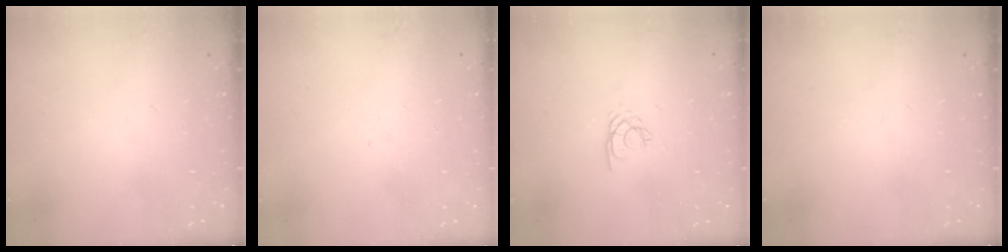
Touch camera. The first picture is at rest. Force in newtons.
{"total": 1.3, "press": 1.2, "slide": 0.5}
{"total": 1.8, "press": 1.8, "slide": 0.2}
{"total": 0.0}